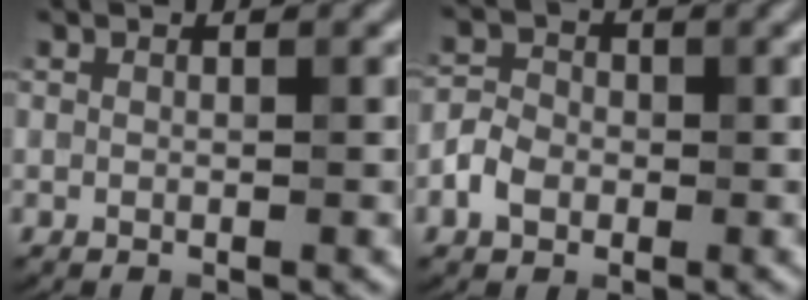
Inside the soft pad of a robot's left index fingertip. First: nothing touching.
{"total": 2.9, "force": [-1.1, 2.3, 1.4], "torque": [-0.024, 0.004, -0.027]}